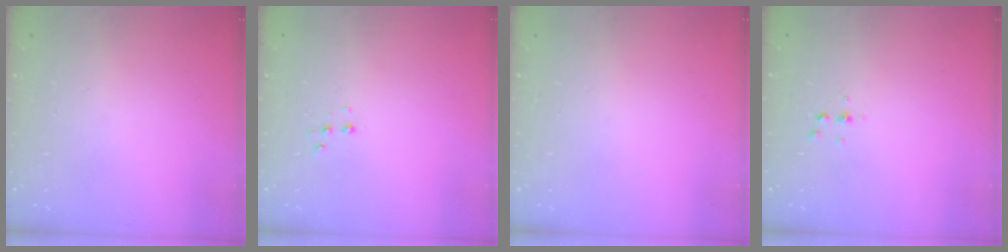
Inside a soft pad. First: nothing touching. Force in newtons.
{"total": 4.7, "press": 4.6, "slide": 0.8}
{"total": 0.0}
{"total": 2.6, "press": 2.6, "slide": 0.3}